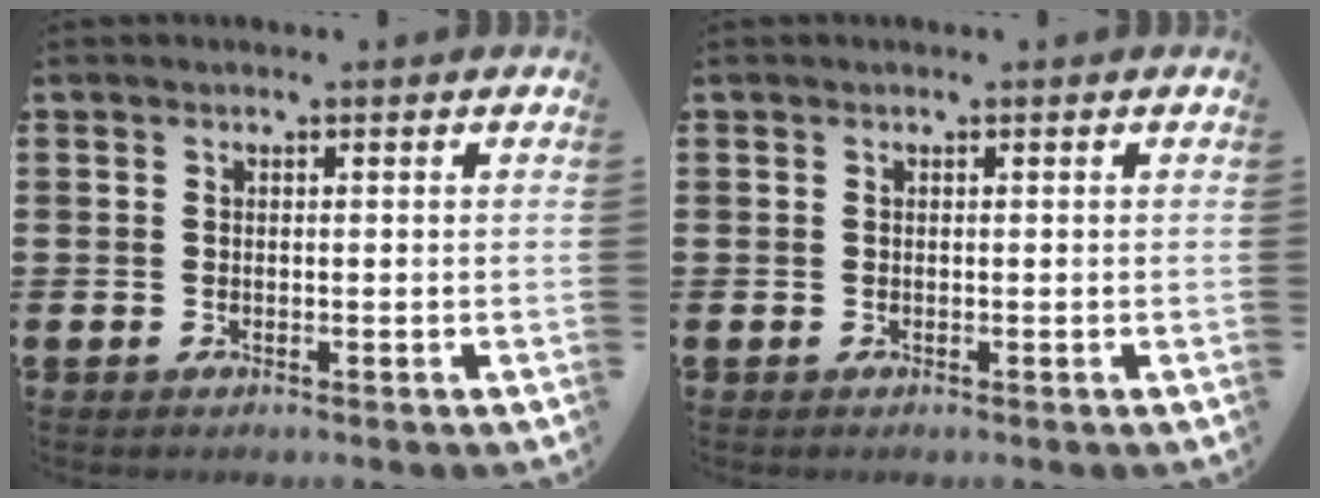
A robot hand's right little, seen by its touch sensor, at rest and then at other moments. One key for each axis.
{"total": 0.0}